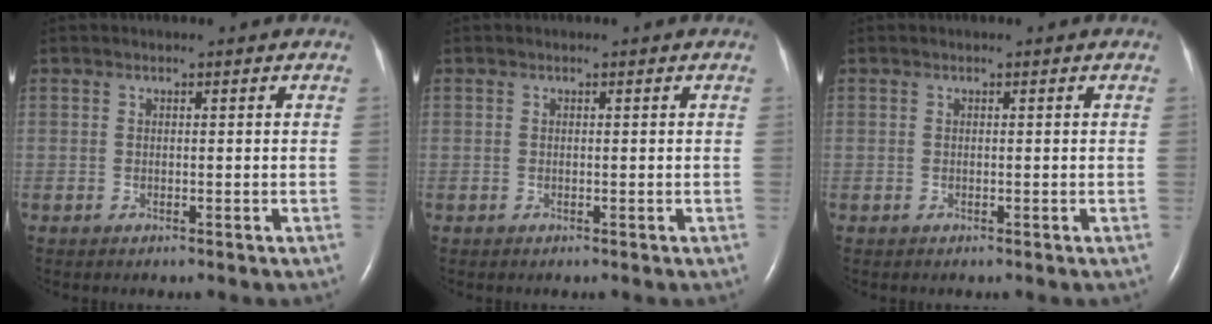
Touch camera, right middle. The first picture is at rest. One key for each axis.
{"total": 0.0}
{"total": 0.0}